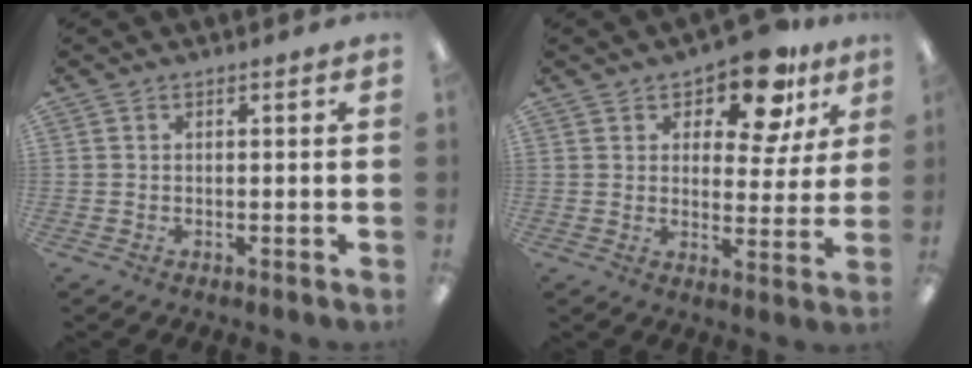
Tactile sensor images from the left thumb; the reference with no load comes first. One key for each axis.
{"total": 12.8, "fx": 8.7, "fy": 5.7, "fz": 7.6, "tx": -0.109, "ty": -0.043, "tz": 0.149}